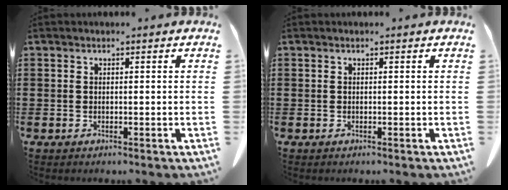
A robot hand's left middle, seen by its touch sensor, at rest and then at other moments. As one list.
[{"total": 0.0}]